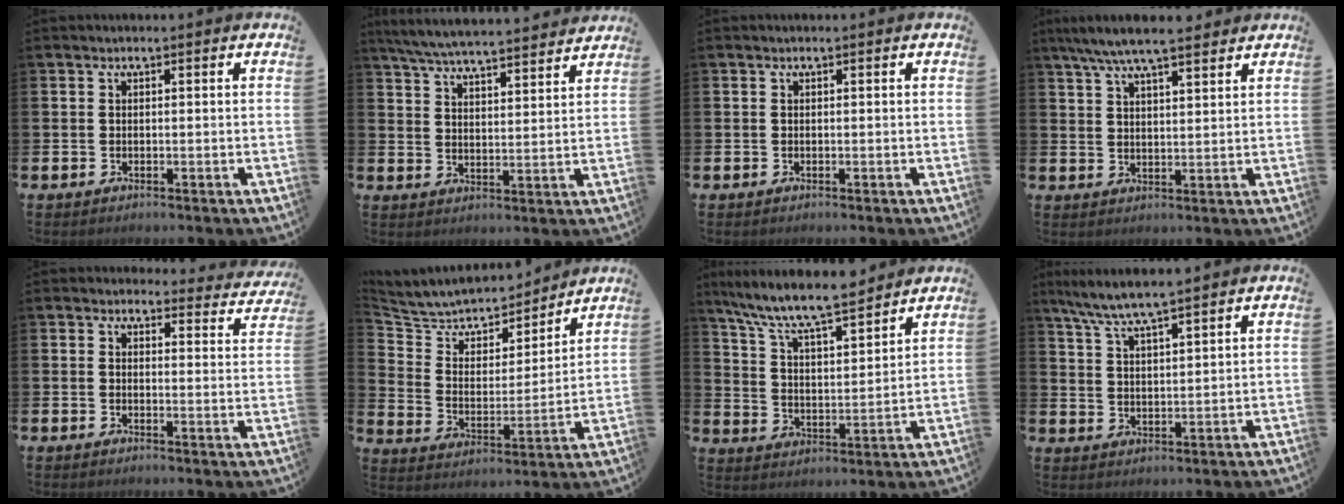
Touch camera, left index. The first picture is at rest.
{"total": 6.3, "force": [6.2, 0.3, 1.4], "torque": [-0.052, -0.039, 0.110]}
{"total": 0.0}
{"total": 7.0, "force": [6.3, 1.1, 3.0], "torque": [-0.066, -0.018, 0.113]}
{"total": 2.8, "force": [2.6, 1.0, -0.1], "torque": [0.009, -0.024, 0.041]}
{"total": 7.6, "force": [7.1, 2.5, 0.9], "torque": [-0.061, -0.057, 0.124]}
{"total": 9.1, "force": [8.5, 0.9, 3.1], "torque": [-0.085, -0.062, 0.146]}
{"total": 6.2, "force": [5.8, 0.1, 2.2], "torque": [-0.060, -0.023, 0.103]}